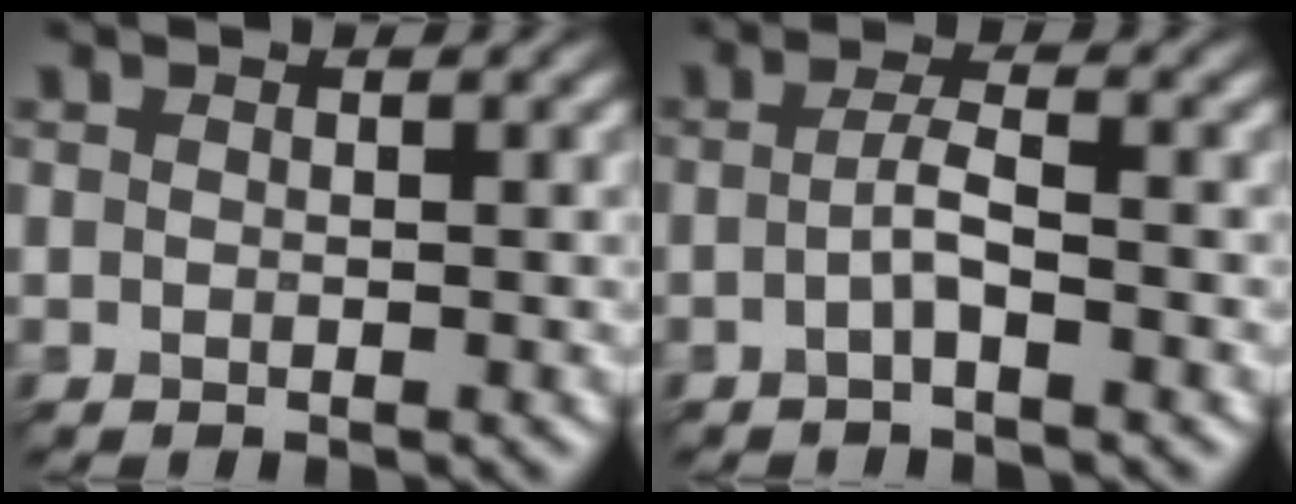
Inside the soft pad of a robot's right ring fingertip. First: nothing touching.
{"total": 1.7, "force": [-1.2, -1.0, 0.6], "torque": [-0.049, 0.006, -0.002]}